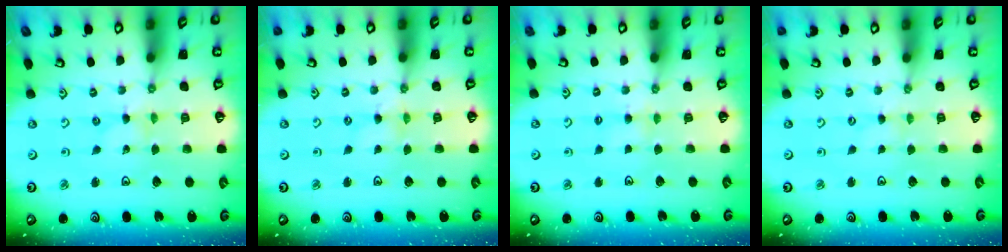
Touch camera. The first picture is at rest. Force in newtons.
{"total": 1.1, "press": 1.0, "slide": 0.2}
{"total": 3.7, "press": 3.7, "slide": 0.5}
{"total": 0.0}